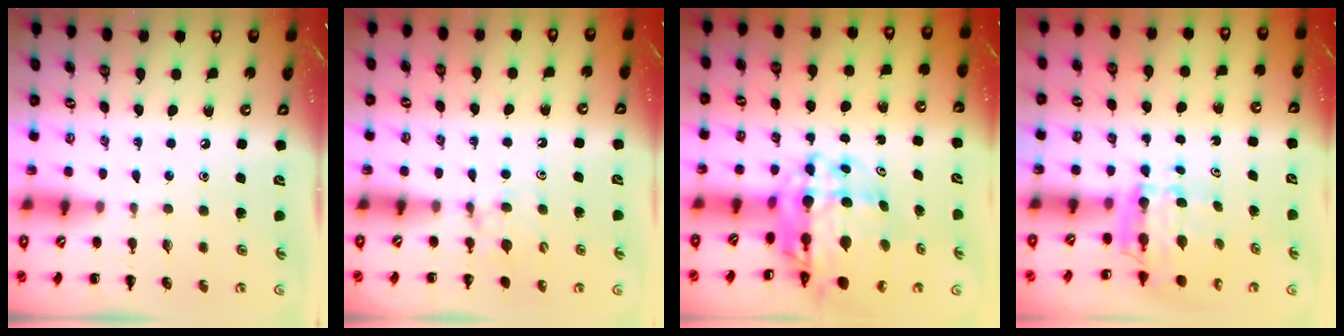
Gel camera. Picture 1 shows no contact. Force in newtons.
{"total": 5.2, "press": 5.0, "slide": 1.5}
{"total": 11.8, "press": 11.1, "slide": 3.8}
{"total": 6.7, "press": 6.6, "slide": 1.0}